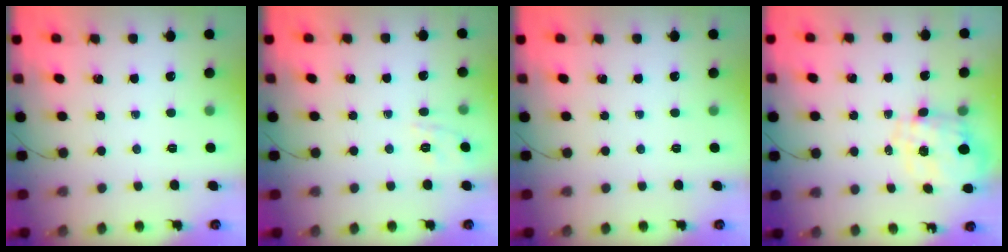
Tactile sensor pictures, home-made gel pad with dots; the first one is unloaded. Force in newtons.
{"total": 1.7, "press": 0.1, "slide": 1.7}
{"total": 0.0}
{"total": 1.7, "press": 1.6, "slide": 0.6}